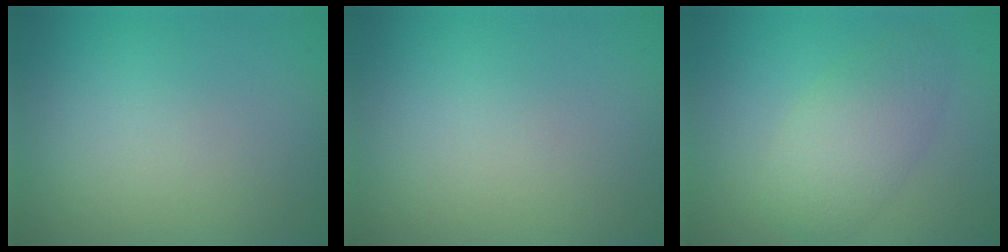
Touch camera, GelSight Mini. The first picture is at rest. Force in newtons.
{"total": 0.0}
{"total": 4.1, "press": 4.1, "slide": 0.2}